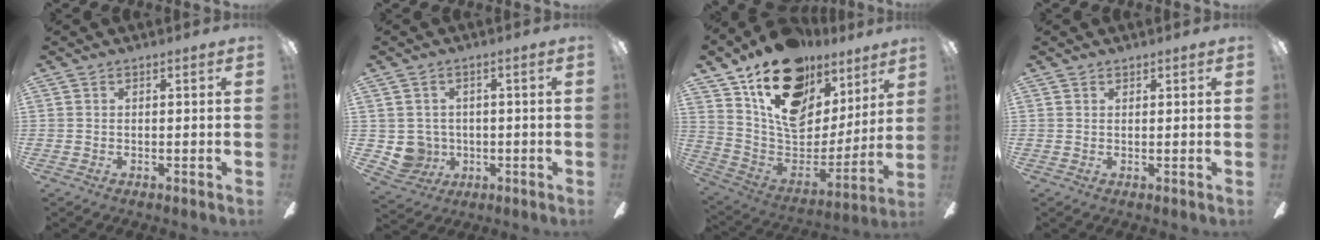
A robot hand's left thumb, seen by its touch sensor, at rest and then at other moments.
{"total": 5.7, "force": [0.4, 5.6, 0.9], "torque": [-0.046, -0.006, 0.011]}
{"total": 21.0, "force": [12.7, 12.8, 10.7], "torque": [-0.165, -0.081, 0.229]}
{"total": 1.0, "force": [0.9, 0.4, 0.1], "torque": [-0.001, 0.001, 0.017]}